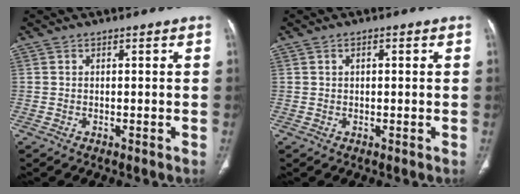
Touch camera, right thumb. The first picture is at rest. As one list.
[{"total": 1.1, "force": [0.3, 0.6, 0.8], "torque": [-0.014, 0.004, 0.006]}]